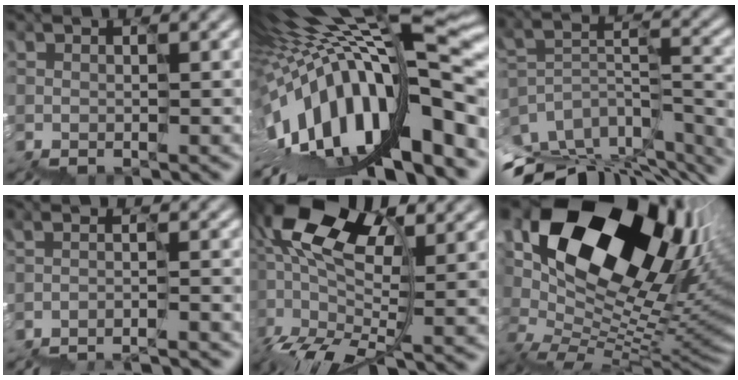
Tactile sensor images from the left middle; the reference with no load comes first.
{"total": 14.7, "force": [-4.6, 5.5, 12.9], "torque": [-0.208, 0.027, -0.077]}
{"total": 12.5, "force": [-11.0, 4.3, 4.2], "torque": [-0.093, 0.014, -0.150]}
{"total": 5.1, "force": [-4.9, 0.6, 1.6], "torque": [-0.022, -0.011, -0.072]}
{"total": 11.0, "force": [2.5, 6.4, 8.6], "torque": [-0.175, 0.015, 0.049]}
{"total": 17.7, "force": [7.7, 11.2, 11.4], "torque": [-0.188, 0.021, 0.154]}